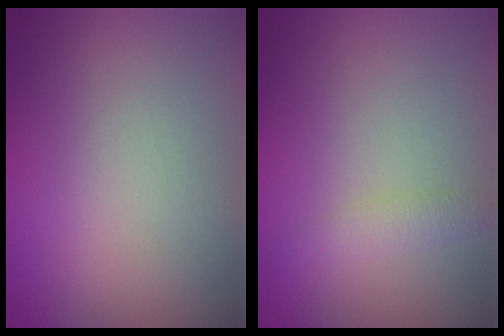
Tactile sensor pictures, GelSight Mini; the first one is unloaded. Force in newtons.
{"total": 1.3, "press": 1.3, "slide": 0.0}